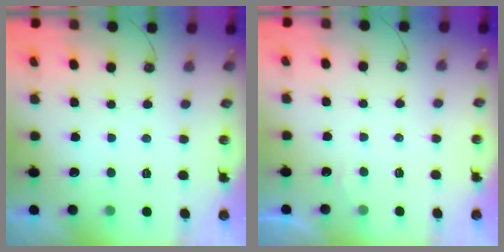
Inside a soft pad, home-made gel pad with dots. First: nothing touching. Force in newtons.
{"total": 3.1, "press": 3.1, "slide": 0.4}